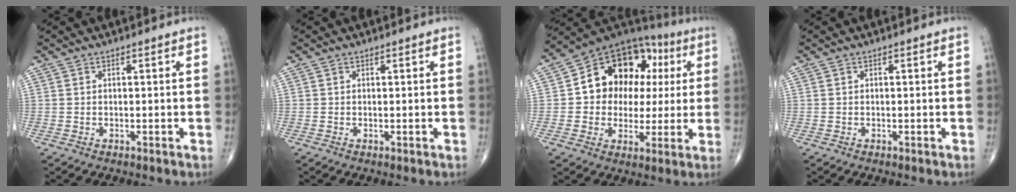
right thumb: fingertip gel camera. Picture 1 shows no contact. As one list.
[{"total": 0.0}, {"total": 17.9, "force": [3.4, 13.5, 11.3], "torque": [-0.110, 0.030, 0.049]}, {"total": 0.0}]